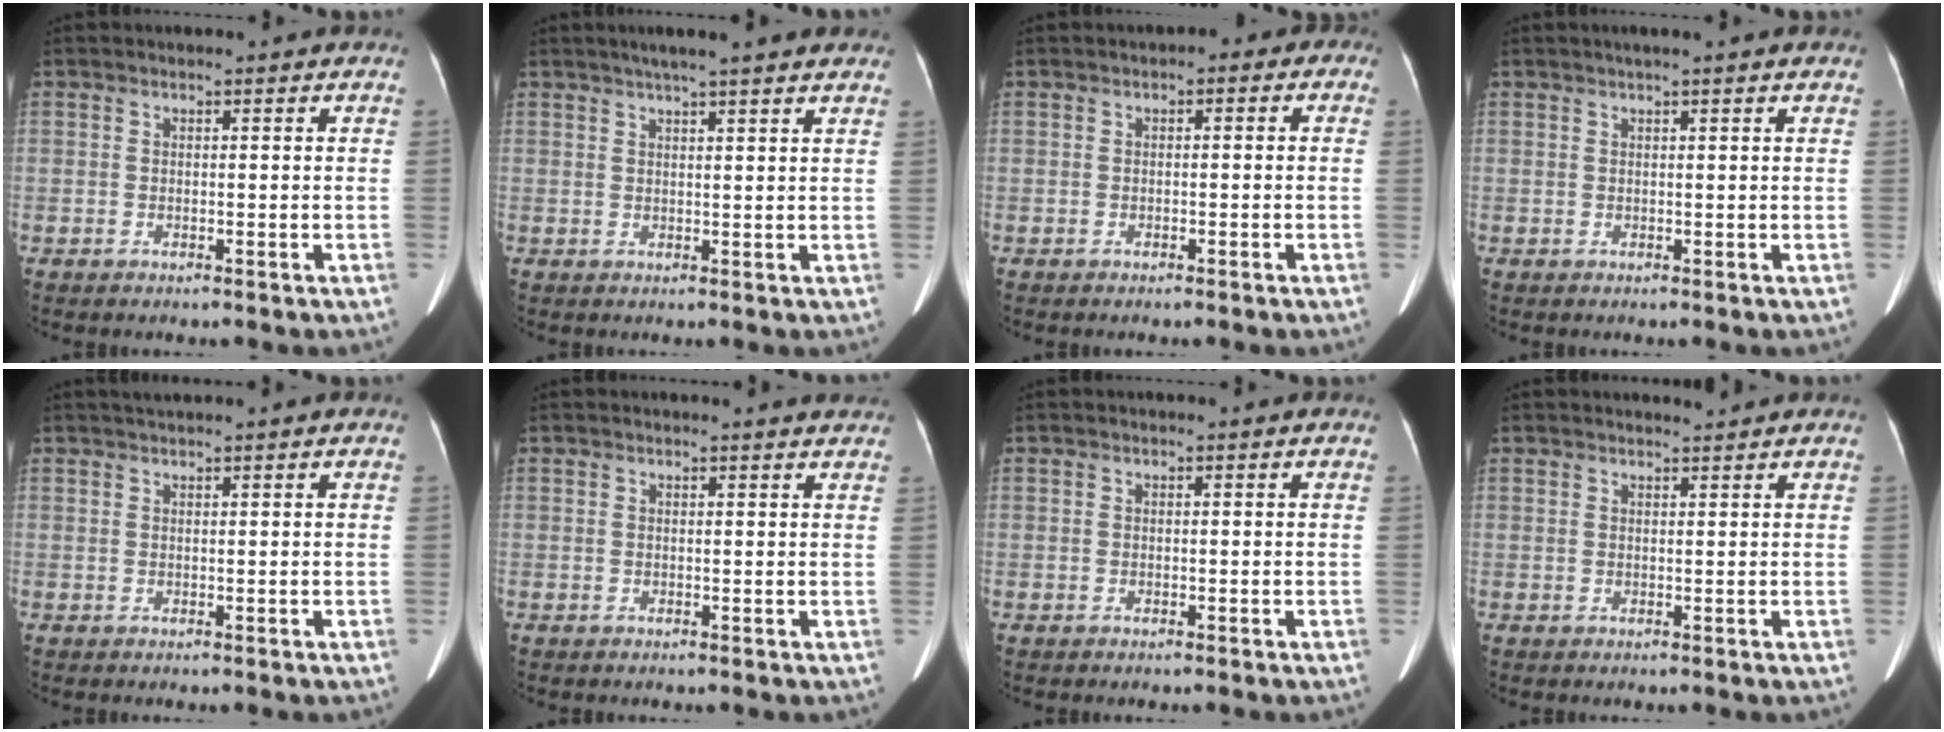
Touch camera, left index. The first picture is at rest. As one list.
[{"total": 9.9, "force": [8.1, 0.6, 5.7], "torque": [-0.080, 0.027, 0.093]}, {"total": 1.9, "force": [-0.6, 1.3, 1.3], "torque": [-0.008, 0.018, -0.017]}, {"total": 3.0, "force": [2.2, 0.0, 2.1], "torque": [-0.027, 0.027, 0.029]}, {"total": 1.3, "force": [1.1, -0.3, 0.6], "torque": [-0.011, 0.013, 0.027]}, {"total": 3.6, "force": [3.5, 0.5, 0.6], "torque": [-0.011, 0.003, 0.023]}, {"total": 0.0}, {"total": 1.2, "force": [1.2, -0.2, 0.0], "torque": [-0.004, -0.002, 0.023]}]